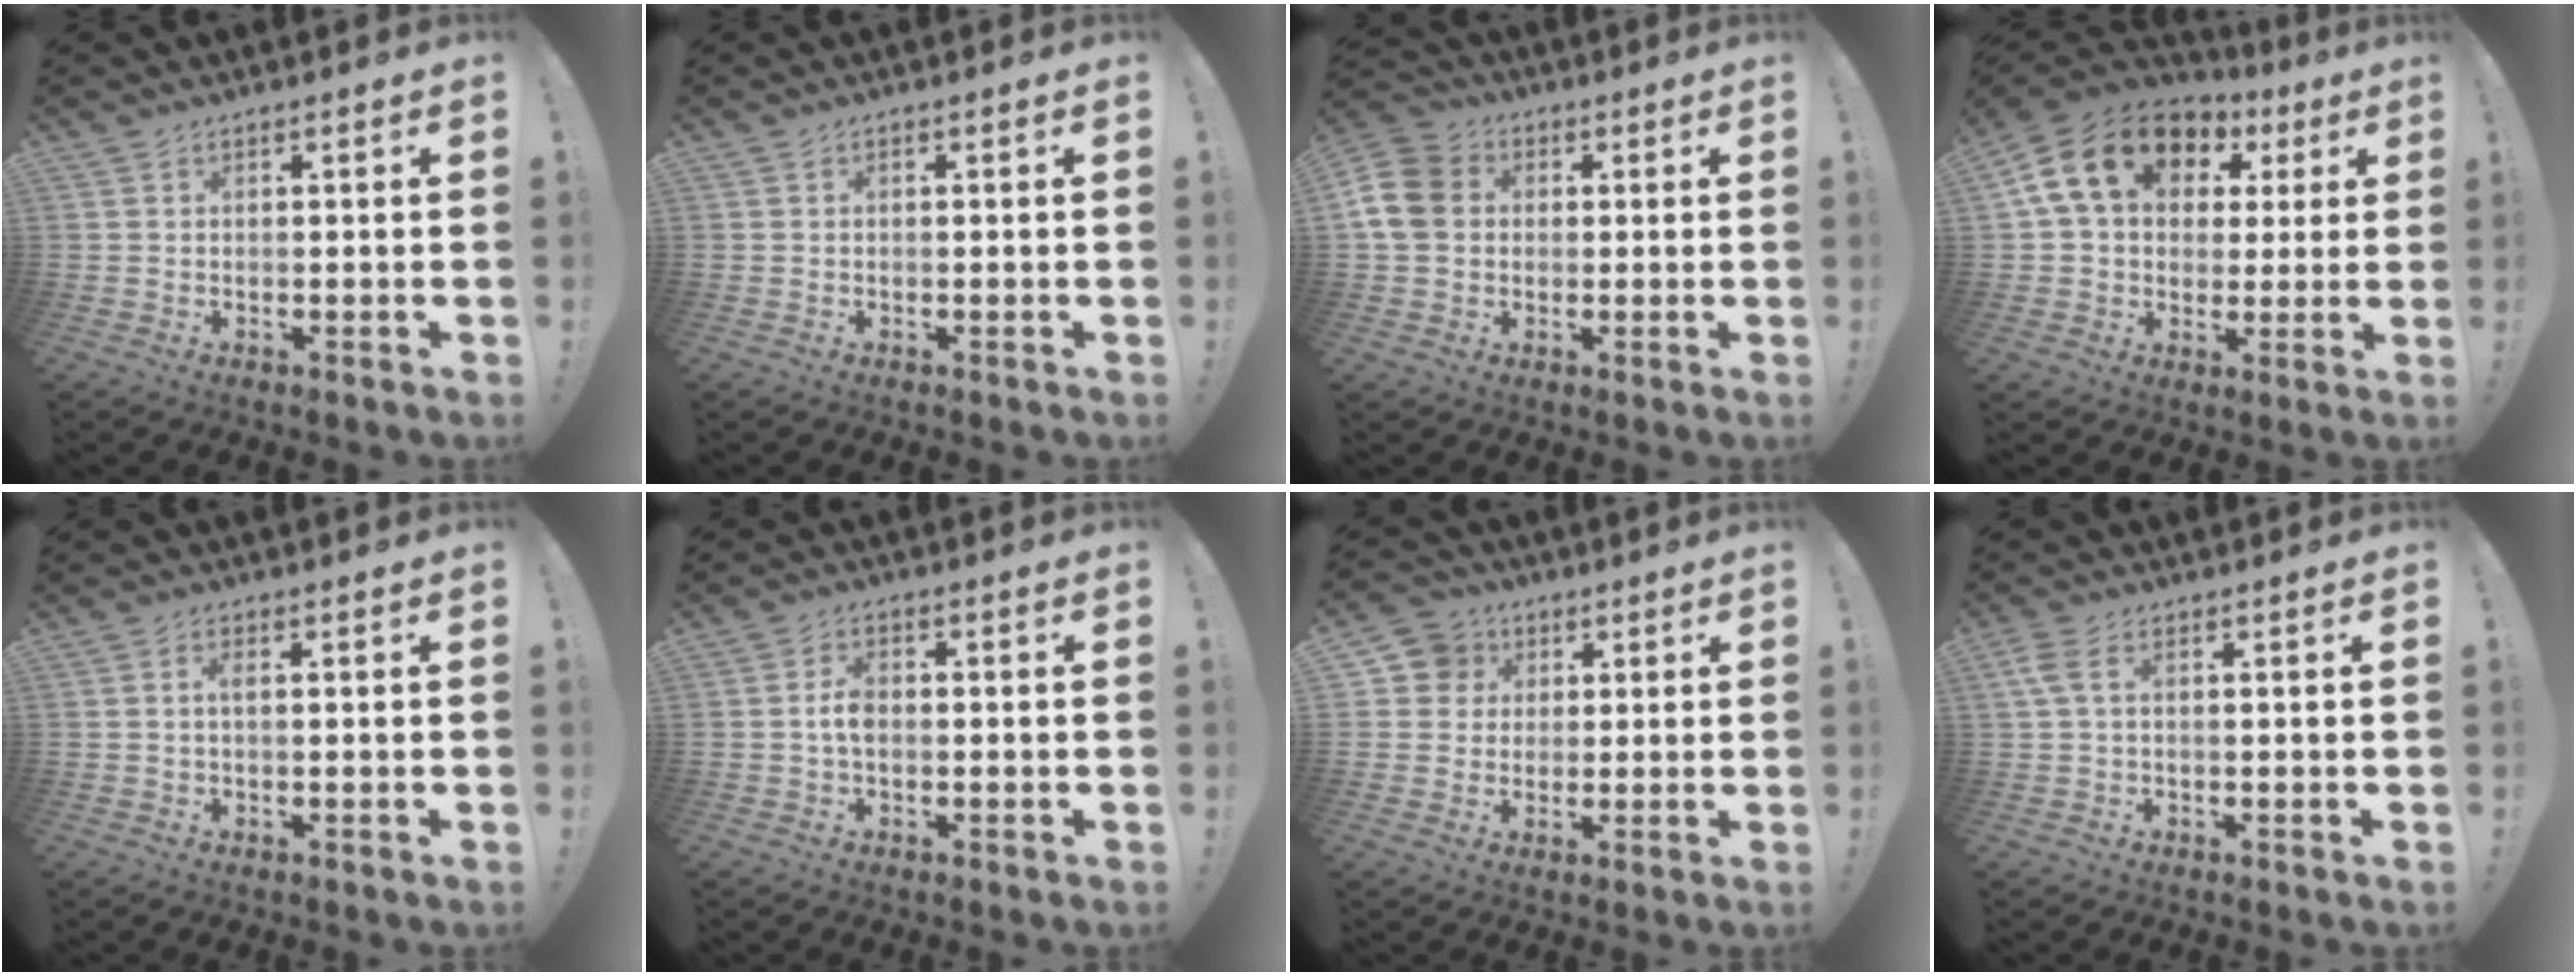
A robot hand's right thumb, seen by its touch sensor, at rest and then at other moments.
{"total": 0.0}
{"total": 11.4, "force": [1.3, 9.3, 6.5], "torque": [-0.128, 0.012, 0.028]}
{"total": 18.5, "force": [7.2, 13.0, 11.0], "torque": [-0.185, -0.002, 0.136]}
{"total": 1.8, "force": [0.1, 0.3, 1.8], "torque": [-0.040, 0.007, 0.001]}
{"total": 4.2, "force": [-0.6, 2.1, 3.6], "torque": [-0.068, 0.008, -0.013]}
{"total": 7.6, "force": [2.0, 7.2, 1.6], "torque": [-0.025, -0.002, 0.043]}
{"total": 3.7, "force": [0.9, 1.4, 3.3], "torque": [-0.075, 0.002, 0.017]}